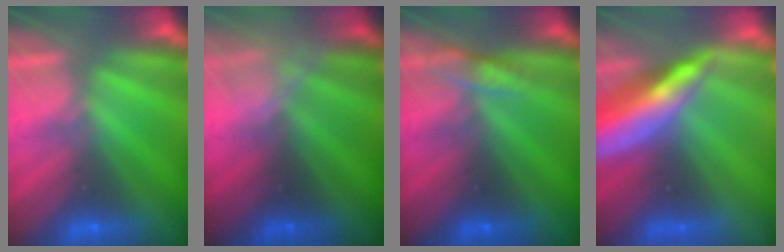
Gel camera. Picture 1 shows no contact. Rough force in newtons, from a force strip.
{"total": 2.4}
{"total": 2.7}
{"total": 9.0}